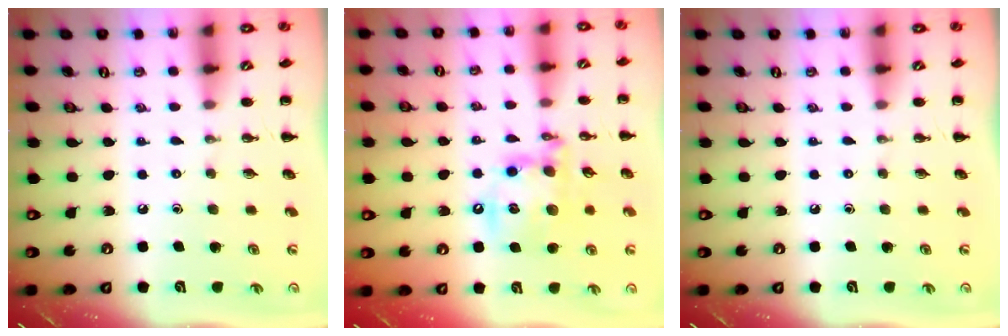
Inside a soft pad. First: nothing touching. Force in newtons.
{"total": 16.6, "press": 16.3, "slide": 3.0}
{"total": 0.0}